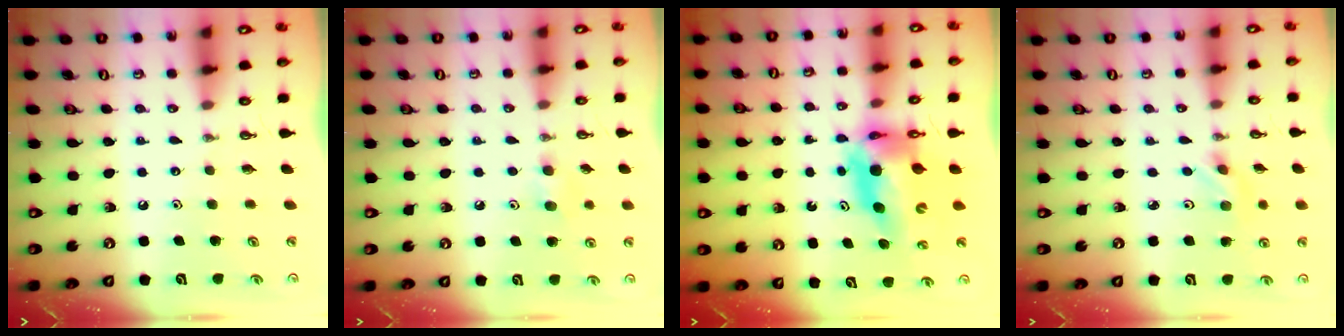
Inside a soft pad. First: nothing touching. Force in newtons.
{"total": 5.2, "press": 5.1, "slide": 0.8}
{"total": 12.1, "press": 12.1, "slide": 1.2}
{"total": 2.2, "press": 2.1, "slide": 0.7}